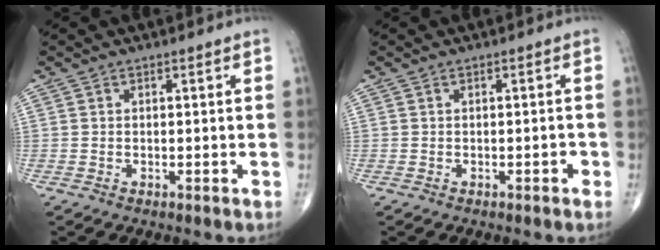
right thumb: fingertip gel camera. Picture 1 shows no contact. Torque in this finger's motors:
{"motor_torque": [0.57, 0.58, -0.02, -0.67, 0.14]}